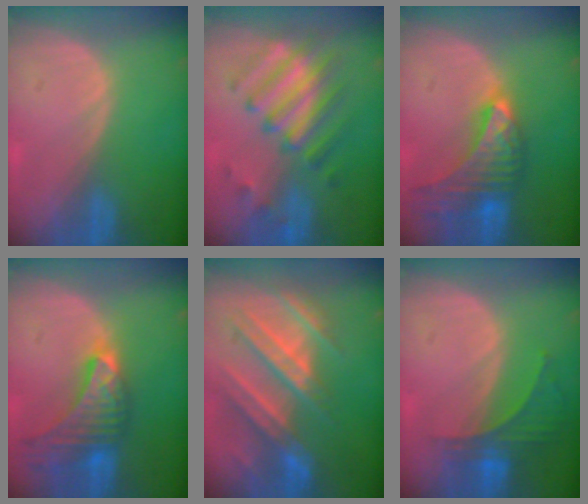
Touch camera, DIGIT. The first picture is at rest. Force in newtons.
{"total": 8.3, "press": 8.3, "slide": 0.7}
{"total": 9.8, "press": 8.7, "slide": 4.4}
{"total": 9.6, "press": 8.5, "slide": 4.4}
{"total": 10.2, "press": 9.5, "slide": 3.8}
{"total": 5.9, "press": 5.6, "slide": 1.9}